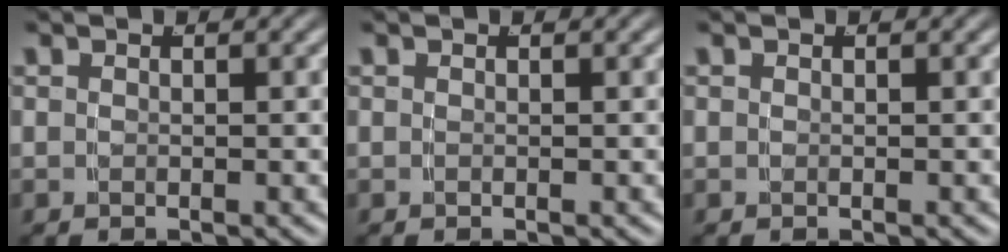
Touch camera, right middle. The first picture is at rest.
{"total": 0.0}
{"total": 0.0}